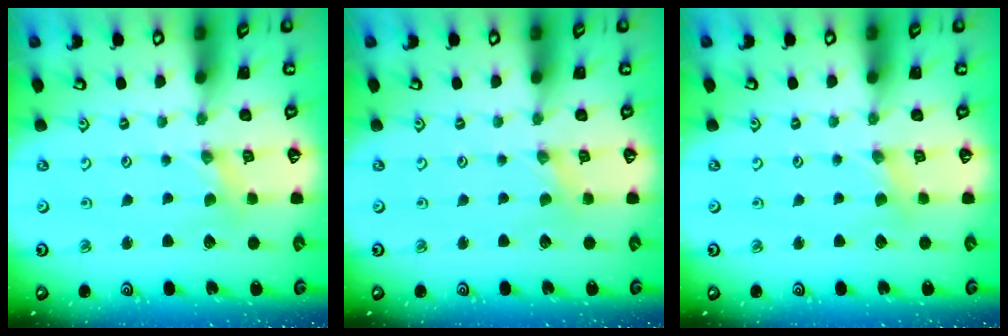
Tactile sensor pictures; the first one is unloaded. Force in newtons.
{"total": 0.0}
{"total": 1.8, "press": 1.7, "slide": 0.3}